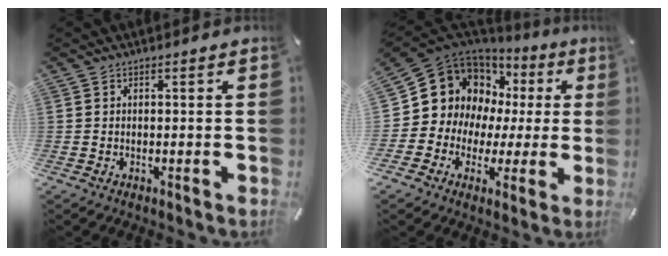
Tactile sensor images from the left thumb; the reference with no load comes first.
{"total": 13.4, "force": [5.0, 11.5, 4.7], "torque": [-0.100, -0.045, 0.101]}